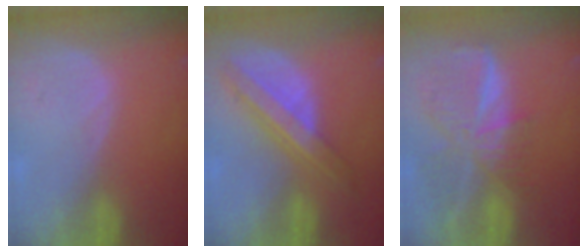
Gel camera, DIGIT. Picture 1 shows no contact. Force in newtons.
{"total": 8.1, "press": 6.9, "slide": 4.3}
{"total": 9.4, "press": 8.3, "slide": 4.5}